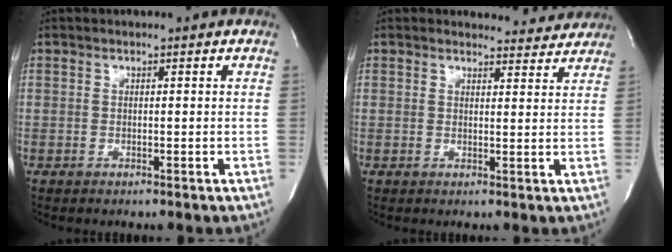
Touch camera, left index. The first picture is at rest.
{"total": 4.7, "force": [4.6, 1.0, -0.4], "torque": [0.005, -0.004, 0.042]}